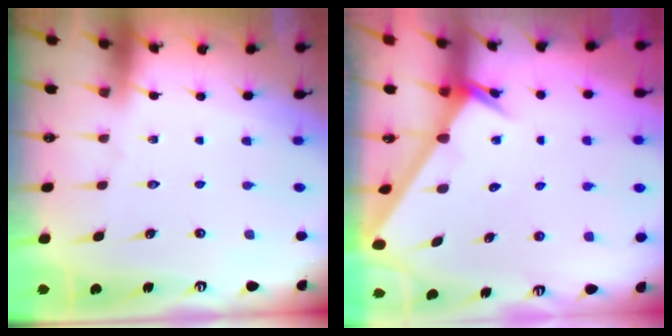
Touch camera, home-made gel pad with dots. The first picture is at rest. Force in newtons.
{"total": 2.5, "press": 2.5, "slide": 0.3}